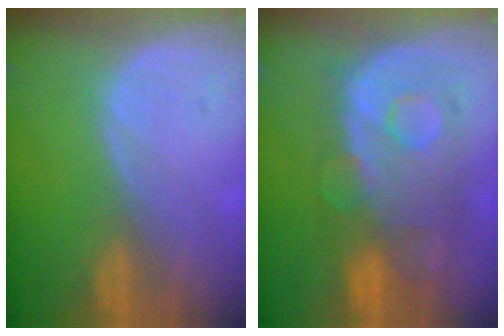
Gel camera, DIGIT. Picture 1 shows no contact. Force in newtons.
{"total": 11.2, "press": 9.7, "slide": 5.5}